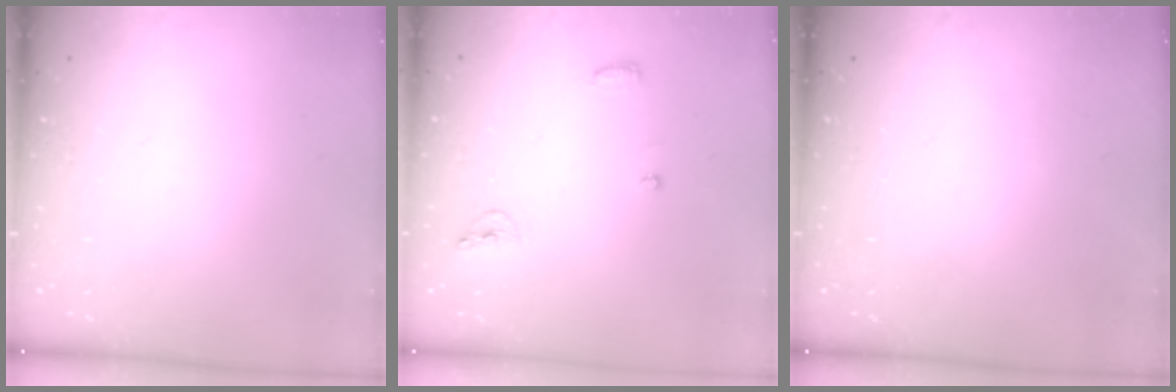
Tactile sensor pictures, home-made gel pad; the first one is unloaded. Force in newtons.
{"total": 6.5, "press": 6.5, "slide": 0.5}
{"total": 0.0}